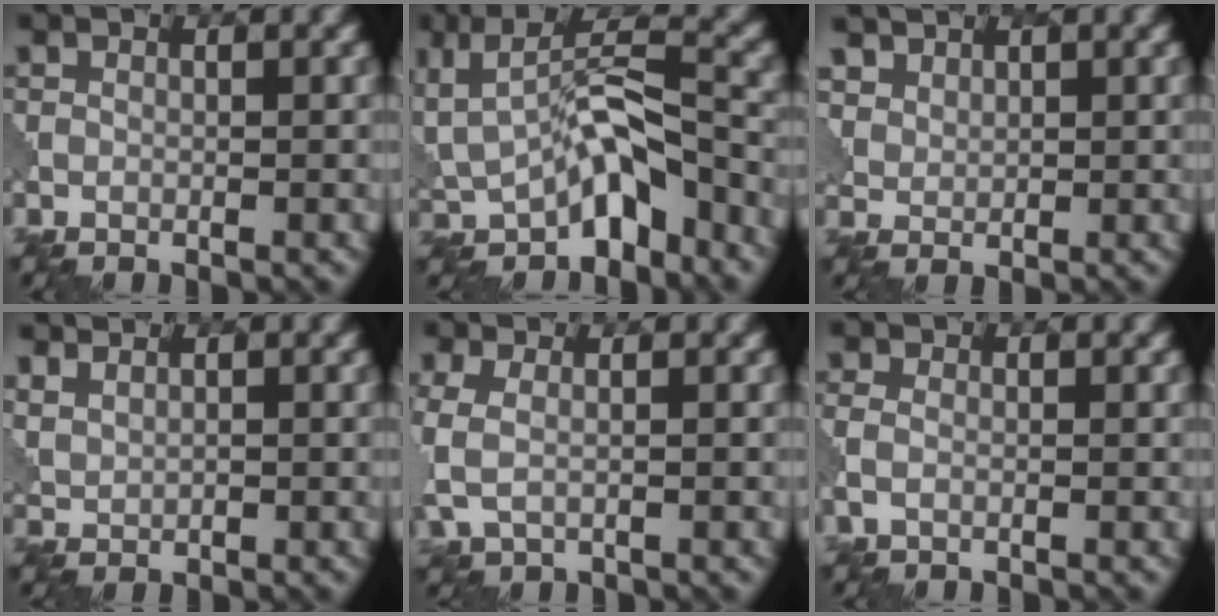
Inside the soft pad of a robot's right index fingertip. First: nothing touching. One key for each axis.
{"total": 6.9, "fx": -2.5, "fy": 3.5, "fz": 5.4, "tx": -0.073, "ty": 0.008, "tz": -0.055}
{"total": 3.9, "fx": 2.8, "fy": 2.5, "fz": 1.2, "tx": -0.045, "ty": -0.008, "tz": 0.068}
{"total": 2.9, "fx": 2.3, "fy": 1.3, "fz": 1.1, "tx": -0.033, "ty": 0.005, "tz": 0.056}
{"total": 3.2, "fx": 0.0, "fy": 2.0, "fz": 2.5, "tx": -0.071, "ty": -0.003, "tz": -0.002}
{"total": 1.6, "fx": -0.5, "fy": 1.0, "fz": 1.1, "tx": -0.032, "ty": 0.001, "tz": -0.016}